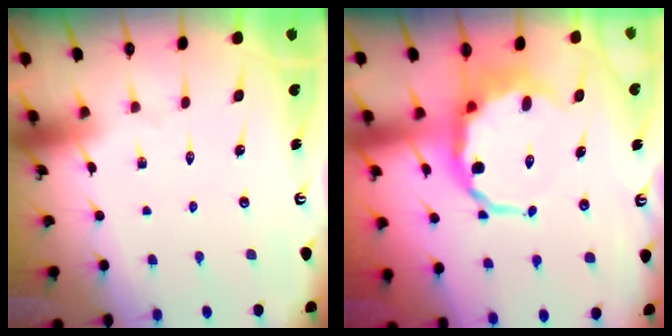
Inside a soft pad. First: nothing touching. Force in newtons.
{"total": 7.8, "press": 7.4, "slide": 2.5}